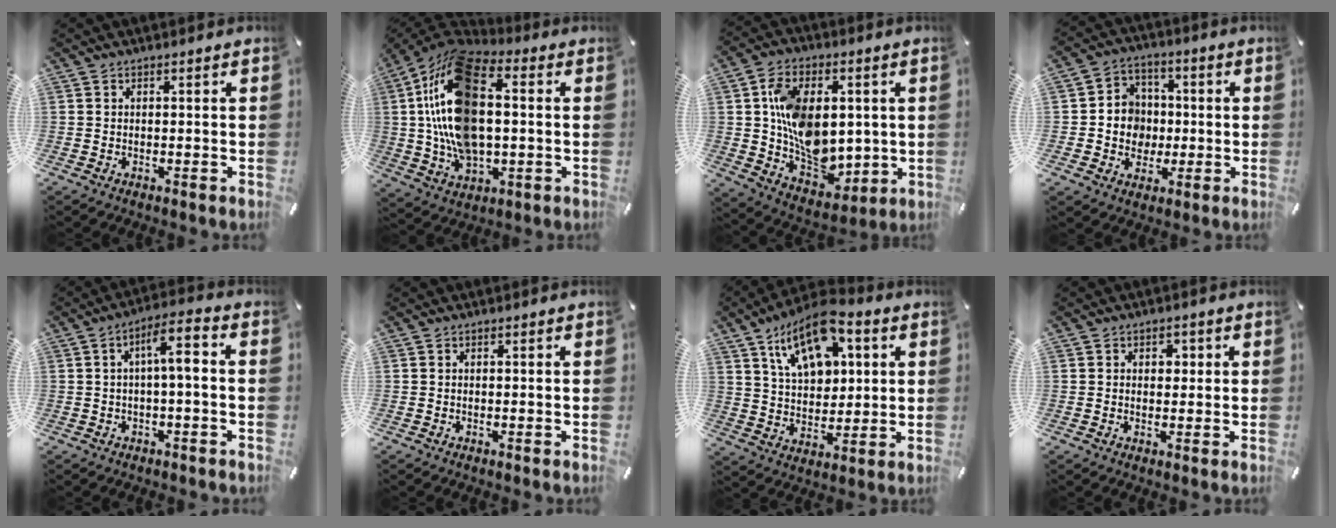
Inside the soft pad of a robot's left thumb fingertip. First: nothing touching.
{"total": 20.5, "force": [2.0, 12.2, 16.4], "torque": [-0.350, 0.001, 0.031]}
{"total": 15.4, "force": [1.8, 11.4, 10.2], "torque": [-0.173, 0.007, 0.046]}
{"total": 7.9, "force": [-1.1, 7.6, 1.5], "torque": [-0.033, 0.008, -0.016]}
{"total": 7.4, "force": [0.2, 2.4, 7.0], "torque": [-0.121, 0.012, 0.000]}
{"total": 0.0}
{"total": 14.5, "force": [8.0, 8.6, 8.5], "torque": [-0.140, -0.026, 0.145]}
{"total": 2.1, "force": [0.4, 1.8, 1.0], "torque": [0.002, -0.002, -0.002]}